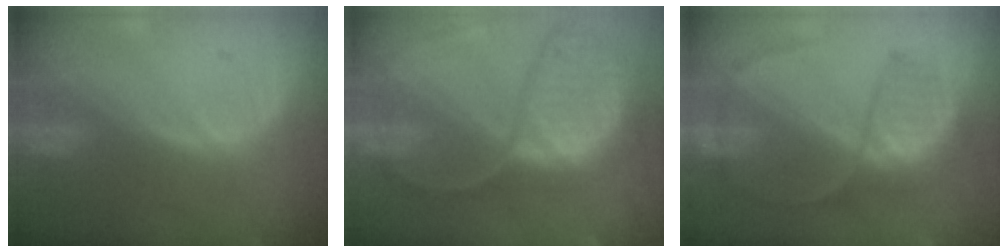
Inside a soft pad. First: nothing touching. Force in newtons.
{"total": 11.9, "press": 9.9, "slide": 6.7}
{"total": 6.8, "press": 6.6, "slide": 1.6}